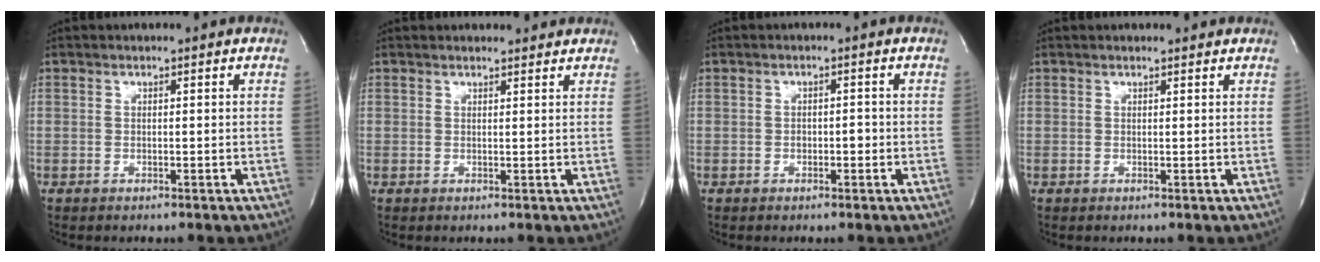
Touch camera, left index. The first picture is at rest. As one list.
[{"total": 4.5, "force": [4.3, 0.9, 0.9], "torque": [-0.012, 0.010, 0.044]}, {"total": 1.6, "force": [-0.9, 0.7, 1.1], "torque": [-0.014, -0.002, -0.014]}, {"total": 2.2, "force": [2.1, 0.3, 0.6], "torque": [-0.012, 0.007, 0.020]}]